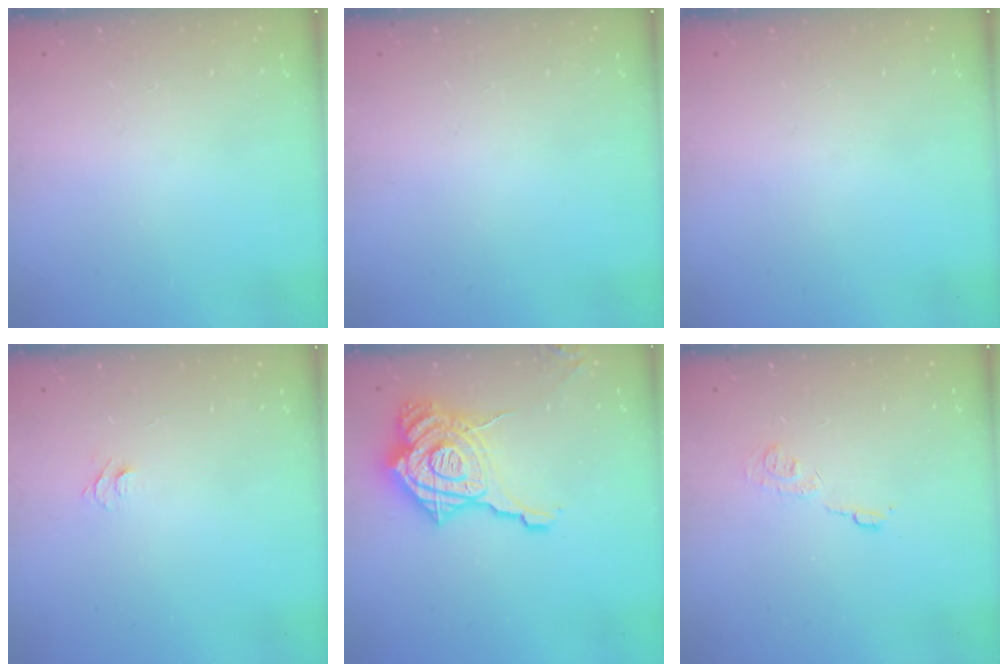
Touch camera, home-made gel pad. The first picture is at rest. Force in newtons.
{"total": 0.0}
{"total": 0.0}
{"total": 4.2, "press": 4.2, "slide": 0.5}
{"total": 24.8, "press": 24.6, "slide": 3.2}
{"total": 5.7, "press": 5.6, "slide": 0.5}